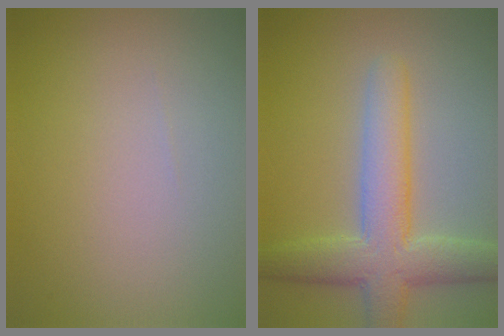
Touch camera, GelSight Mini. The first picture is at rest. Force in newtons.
{"total": 6.3, "press": 6.3, "slide": 0.2}